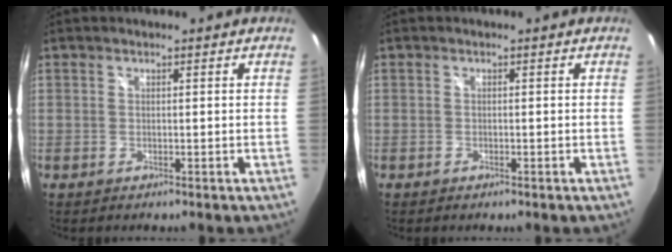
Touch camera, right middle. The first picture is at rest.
{"total": 0.8, "force": [-0.5, 0.4, 0.3], "torque": [-0.006, -0.004, -0.011]}